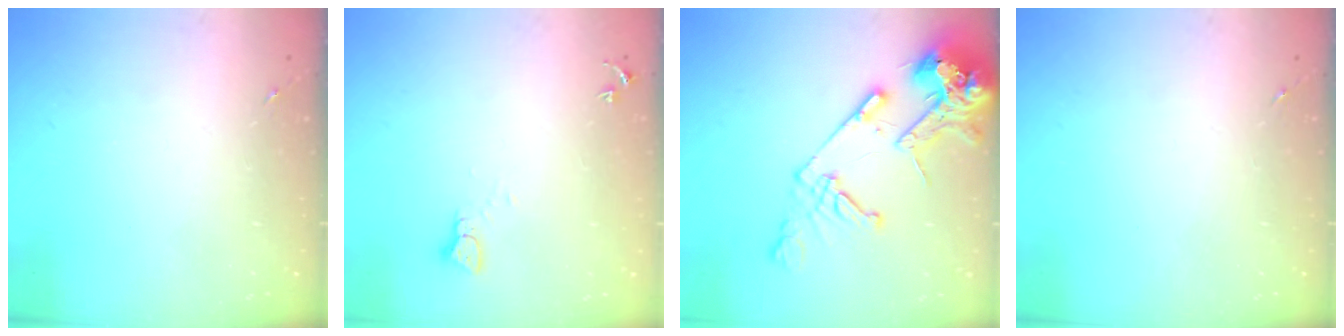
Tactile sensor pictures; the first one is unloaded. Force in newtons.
{"total": 2.2, "press": 2.2, "slide": 0.2}
{"total": 16.9, "press": 16.7, "slide": 2.4}
{"total": 0.0}